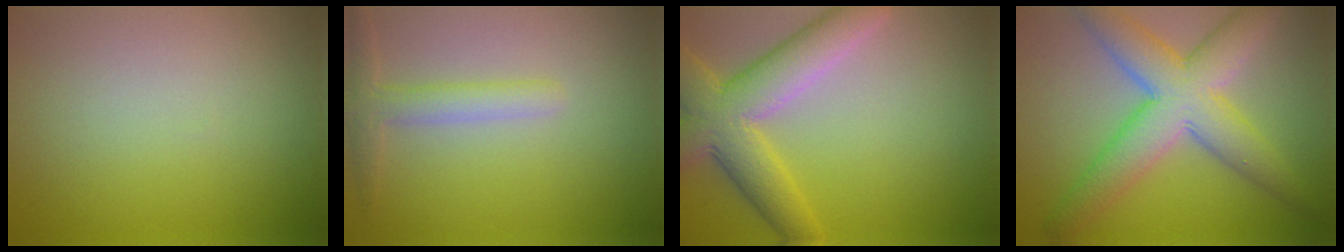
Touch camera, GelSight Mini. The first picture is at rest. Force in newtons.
{"total": 2.4, "press": 2.4, "slide": 0.2}
{"total": 7.1, "press": 7.1, "slide": 0.4}
{"total": 8.1, "press": 8.1, "slide": 0.3}